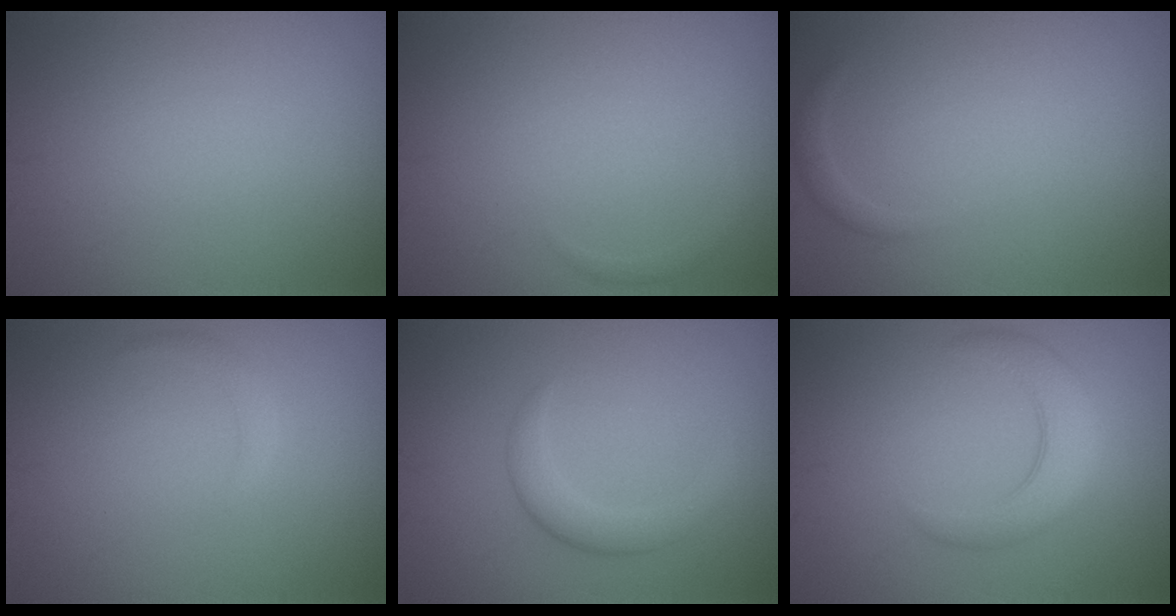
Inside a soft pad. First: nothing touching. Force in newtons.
{"total": 0.6, "press": 0.6, "slide": 0.1}
{"total": 0.8, "press": 0.8, "slide": 0.0}
{"total": 1.0, "press": 1.0, "slide": 0.0}
{"total": 2.6, "press": 2.6, "slide": 0.0}
{"total": 3.6, "press": 3.6, "slide": 0.2}